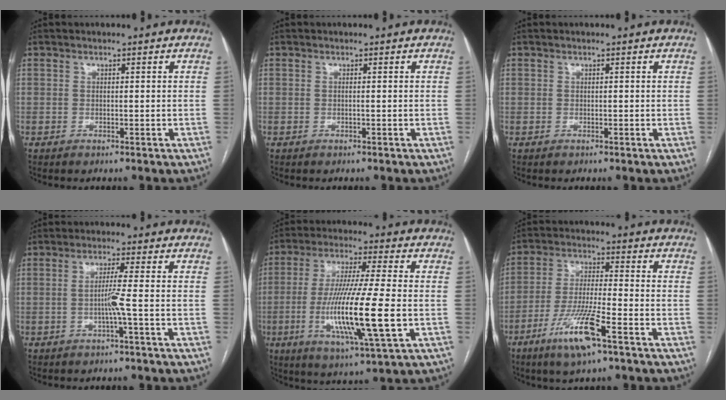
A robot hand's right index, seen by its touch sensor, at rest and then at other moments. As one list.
[{"total": 0.0}, {"total": 0.8, "force": [-0.5, 0.6, -0.2], "torque": [-0.001, 0.004, -0.011]}, {"total": 3.5, "force": [-1.0, -1.1, 3.2], "torque": [-0.060, -0.001, -0.018]}, {"total": 16.5, "force": [-3.3, 0.7, 16.2], "torque": [-0.313, -0.022, -0.061]}, {"total": 10.7, "force": [-6.0, 0.8, 8.9], "torque": [-0.177, -0.017, -0.111]}]